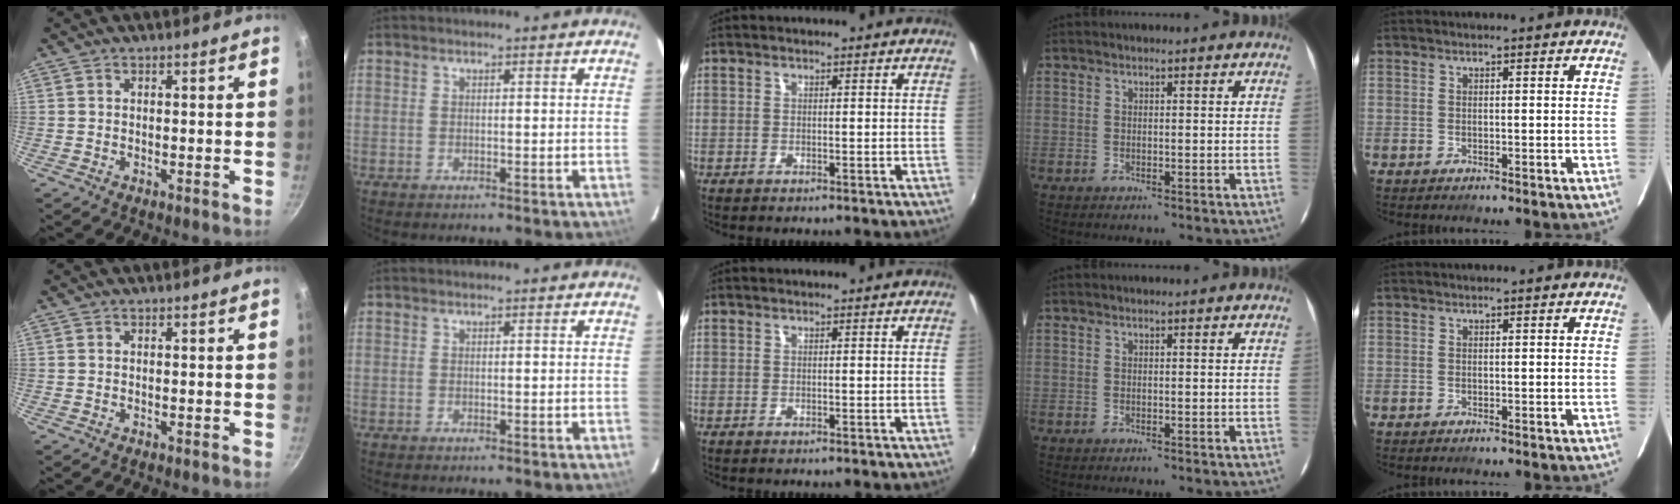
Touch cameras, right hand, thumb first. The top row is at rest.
{}